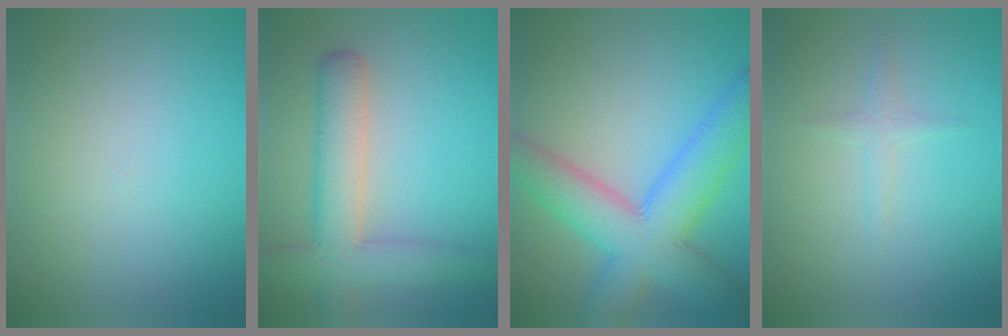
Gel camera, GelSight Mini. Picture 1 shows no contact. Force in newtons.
{"total": 6.0, "press": 6.0, "slide": 0.5}
{"total": 9.2, "press": 9.2, "slide": 0.3}
{"total": 1.1, "press": 1.1, "slide": 0.1}